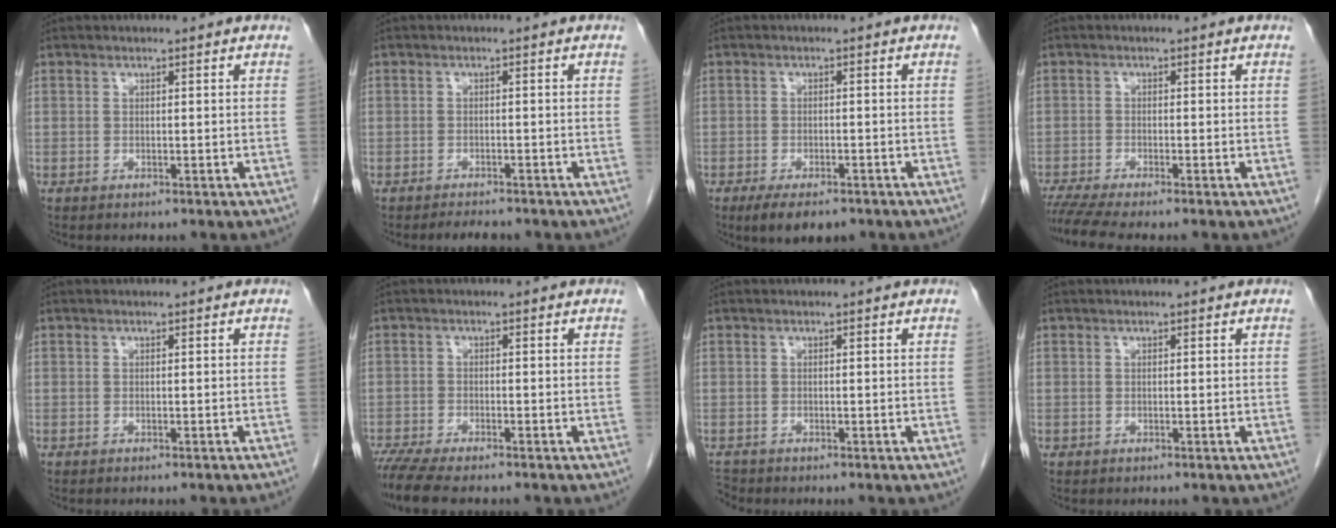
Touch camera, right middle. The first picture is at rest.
{"total": 2.6, "force": [-2.3, 0.5, 0.9], "torque": [-0.019, -0.007, -0.033]}
{"total": 6.0, "force": [-4.3, 2.2, 3.6], "torque": [-0.060, -0.010, -0.064]}
{"total": 4.9, "force": [-4.2, -0.6, 2.4], "torque": [-0.040, -0.014, -0.074]}
{"total": 1.4, "force": [-1.2, -0.2, 0.6], "torque": [-0.002, 0.005, -0.014]}
{"total": 7.7, "force": [-6.4, 1.1, 4.0], "torque": [-0.065, -0.015, -0.106]}
{"total": 1.2, "force": [-1.1, 0.1, -0.2], "torque": [0.001, -0.008, -0.020]}
{"total": 0.0}